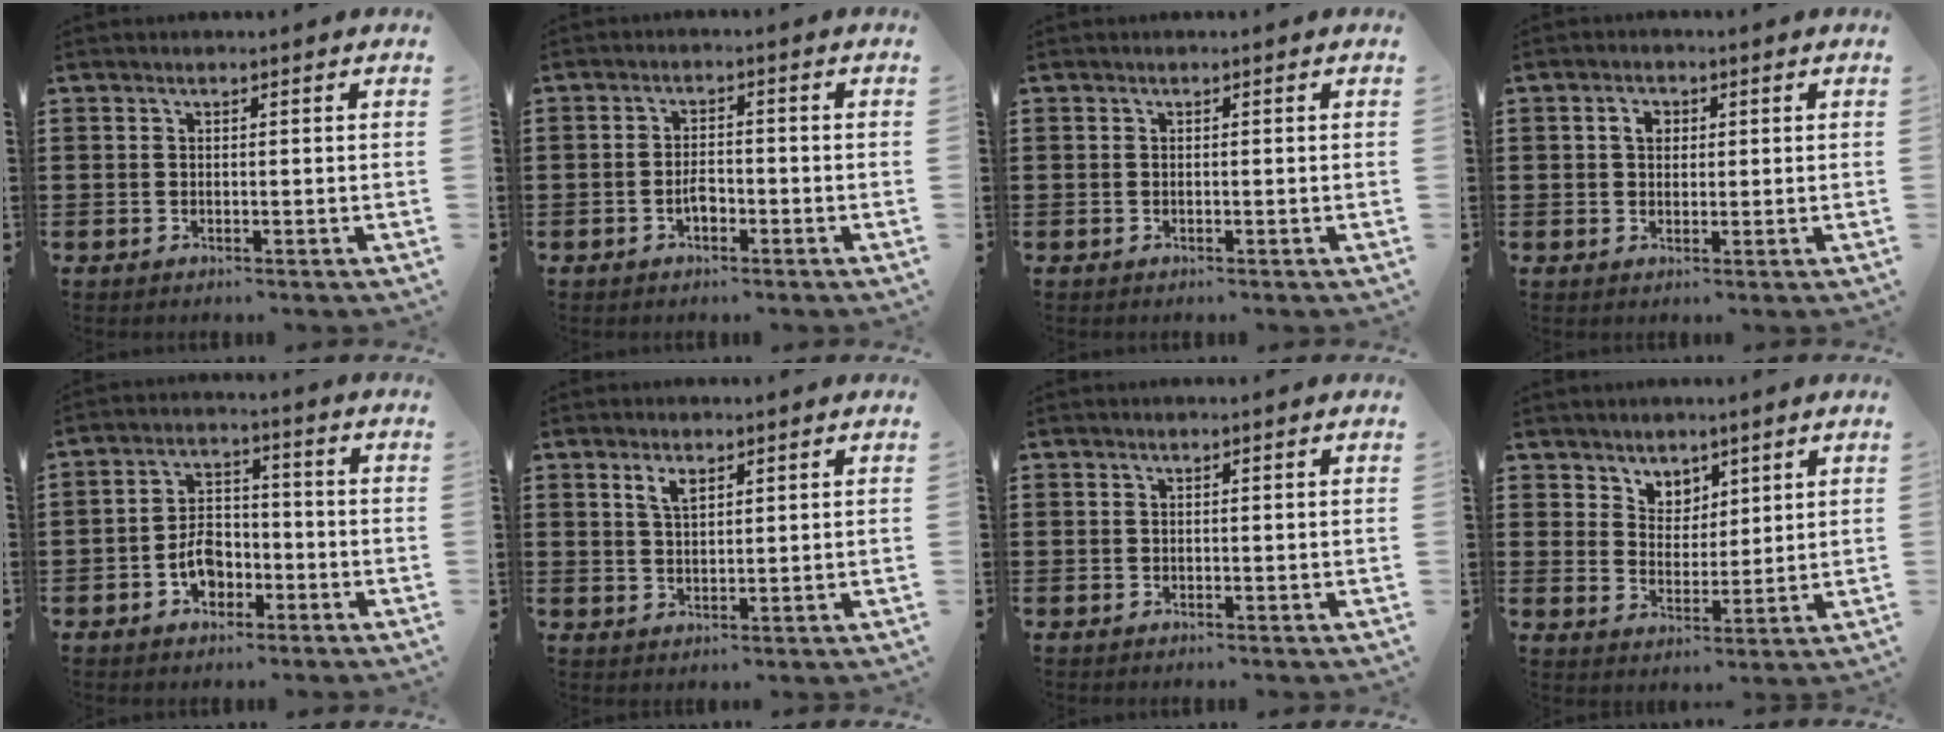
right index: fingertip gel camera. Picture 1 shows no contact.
{"total": 2.6, "force": [-1.2, 1.2, 2.0], "torque": [-0.040, 0.004, -0.022]}
{"total": 0.0}
{"total": 2.5, "force": [0.5, 1.9, 1.6], "torque": [-0.037, 0.011, 0.008]}
{"total": 5.6, "force": [-2.4, 3.8, 3.4], "torque": [-0.058, 0.008, -0.046]}
{"total": 2.8, "force": [1.7, 1.2, 1.9], "torque": [-0.041, 0.004, 0.030]}
{"total": 0.0}
{"total": 4.5, "force": [3.4, 2.9, 0.0], "torque": [-0.020, 0.001, 0.063]}